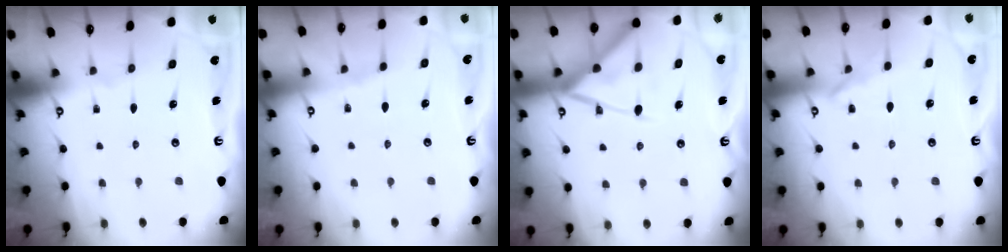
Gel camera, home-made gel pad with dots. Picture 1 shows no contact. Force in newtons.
{"total": 3.4, "press": 3.3, "slide": 0.6}
{"total": 14.9, "press": 14.9, "slide": 1.2}
{"total": 4.5, "press": 4.5, "slide": 0.5}